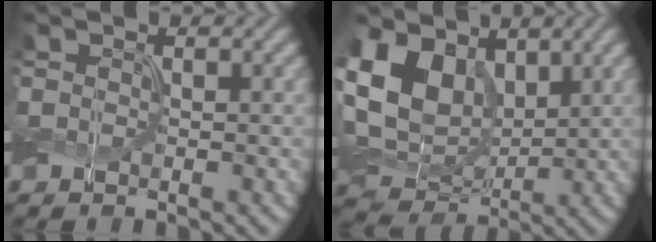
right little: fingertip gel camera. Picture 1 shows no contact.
{"total": 10.3, "force": [3.0, 7.4, 6.6], "torque": [-0.159, 0.003, 0.053]}